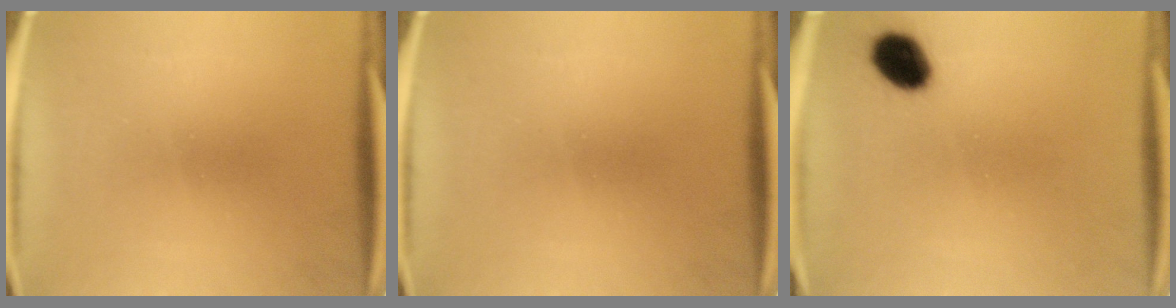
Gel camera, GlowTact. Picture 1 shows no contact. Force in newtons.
{"total": 0.0}
{"total": 7.4}